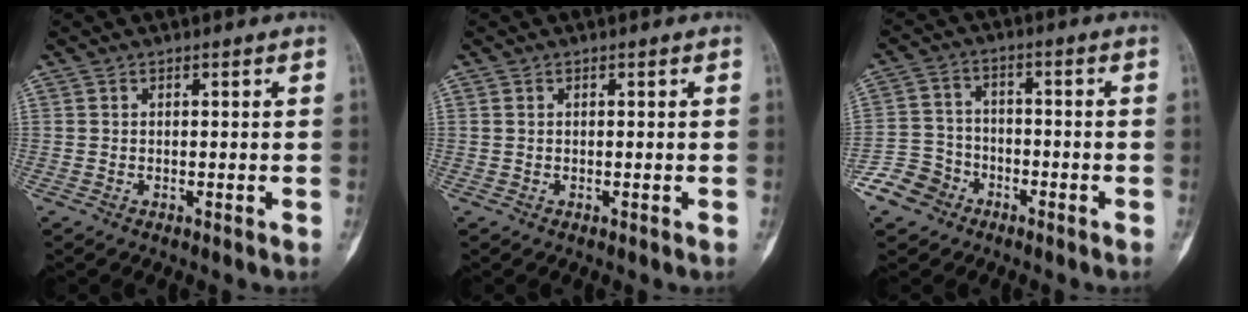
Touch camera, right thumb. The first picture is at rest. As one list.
[{"total": 0.0}, {"total": 7.7, "force": [-4.8, 5.9, 1.4], "torque": [-0.006, 0.034, -0.096]}]